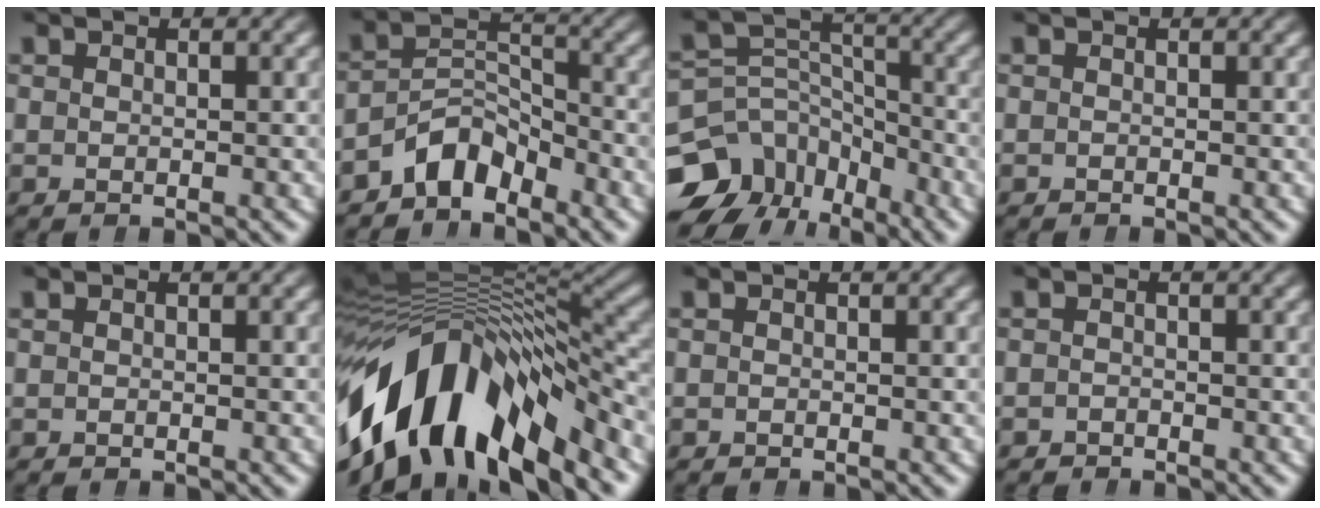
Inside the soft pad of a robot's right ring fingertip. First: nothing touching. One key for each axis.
{"total": 5.5, "fx": -3.5, "fy": 3.4, "fz": 2.6, "tx": -0.035, "ty": -0.007, "tz": -0.064}
{"total": 10.6, "fx": -4.3, "fy": 8.5, "fz": 4.6, "tx": -0.089, "ty": -0.044, "tz": -0.068}
{"total": 0.0}
{"total": 0.0}
{"total": 15.9, "fx": -5.0, "fy": 9.6, "fz": 11.7, "tx": -0.213, "ty": 0.003, "tz": -0.079}
{"total": 0.0}
{"total": 1.1, "fx": -1.0, "fy": 0.1, "fz": -0.5, "tx": 0.004, "ty": -0.009, "tz": -0.013}